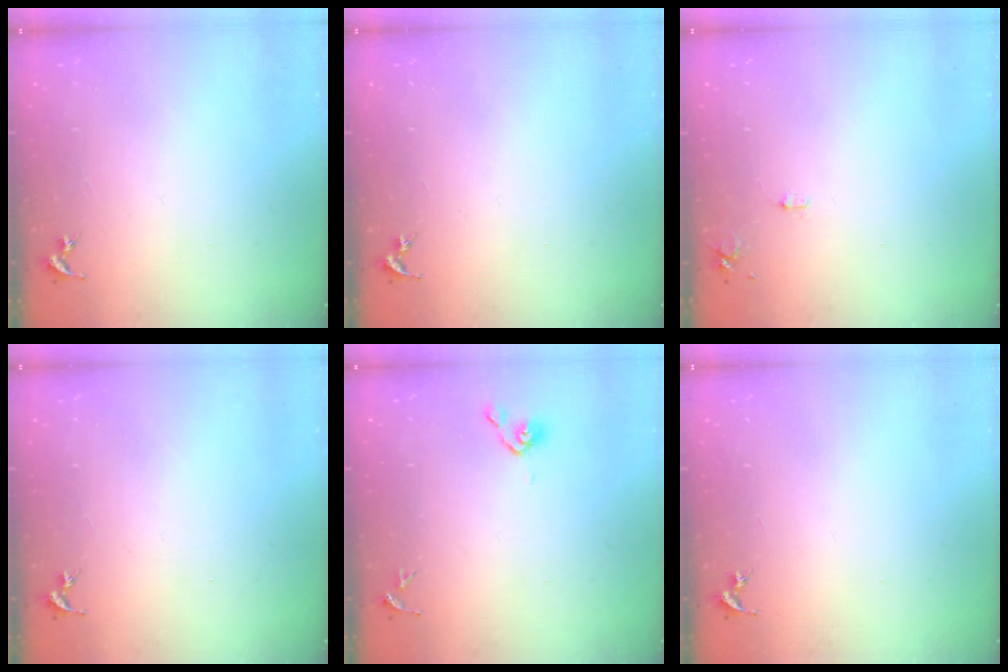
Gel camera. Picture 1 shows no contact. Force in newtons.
{"total": 0.0}
{"total": 5.2, "press": 5.1, "slide": 0.8}
{"total": 0.0}
{"total": 4.3, "press": 4.1, "slide": 1.3}
{"total": 0.0}